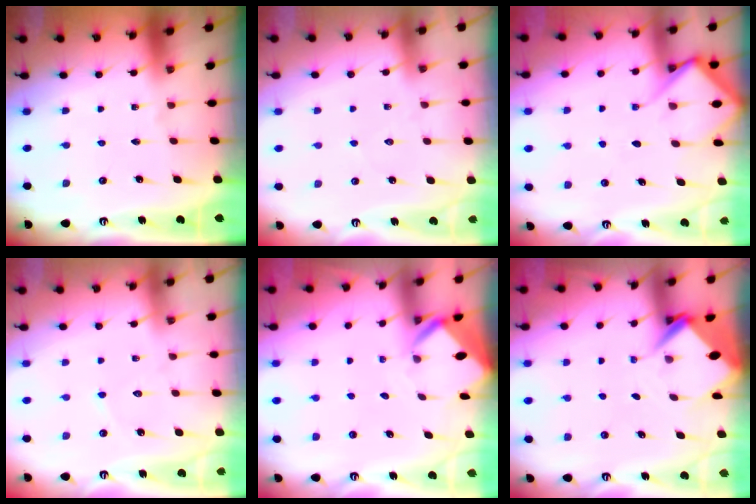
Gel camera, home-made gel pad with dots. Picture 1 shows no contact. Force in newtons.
{"total": 2.9, "press": 2.8, "slide": 0.3}
{"total": 7.4, "press": 7.4, "slide": 0.8}
{"total": 5.5, "press": 5.5, "slide": 0.5}
{"total": 3.3, "press": 3.3, "slide": 0.1}
{"total": 5.5, "press": 5.5, "slide": 0.4}